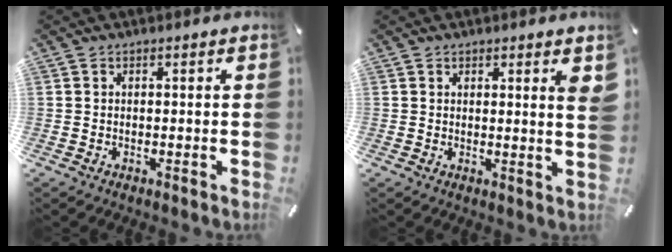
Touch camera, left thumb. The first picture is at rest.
{"total": 2.5, "force": [1.8, 0.1, 1.8], "torque": [-0.023, -0.010, 0.027]}